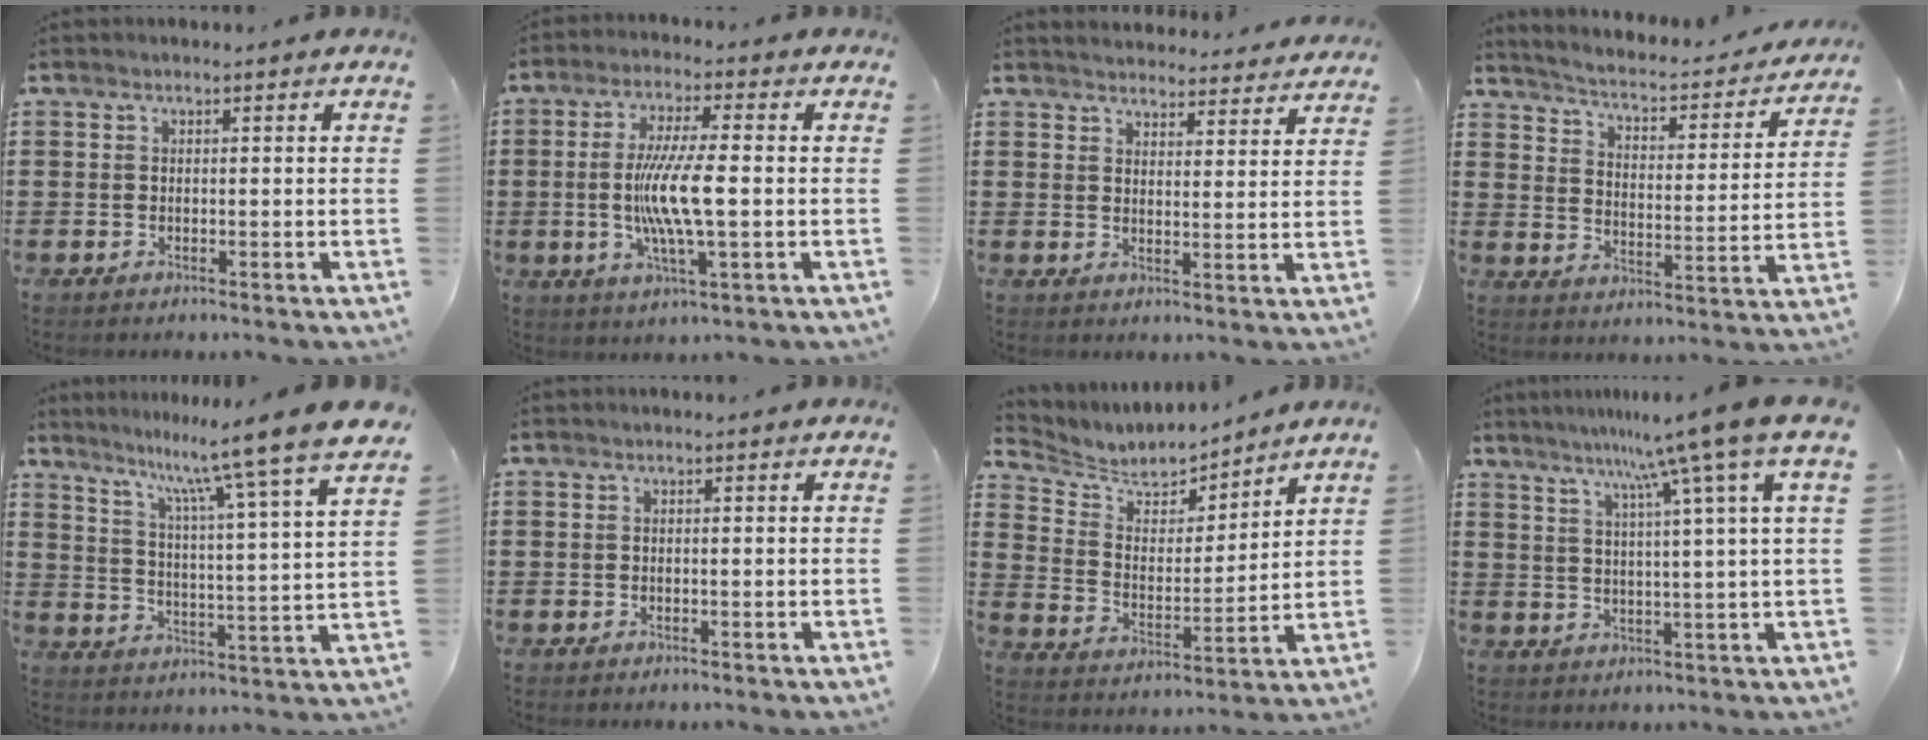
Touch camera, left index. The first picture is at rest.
{"total": 9.1, "force": [-0.6, 1.2, 9.0], "torque": [-0.179, -0.009, -0.018]}
{"total": 3.3, "force": [3.3, 0.0, 0.0], "torque": [-0.004, -0.025, 0.057]}
{"total": 2.5, "force": [2.3, 0.1, 1.0], "torque": [-0.038, -0.031, 0.027]}
{"total": 9.9, "force": [8.6, -1.7, 4.7], "torque": [-0.103, -0.073, 0.130]}
{"total": 0.0}
{"total": 6.3, "force": [5.7, 2.2, 1.1], "torque": [-0.059, -0.035, 0.099]}
{"total": 9.1, "force": [5.6, -2.2, 6.9], "torque": [-0.135, -0.024, 0.079]}